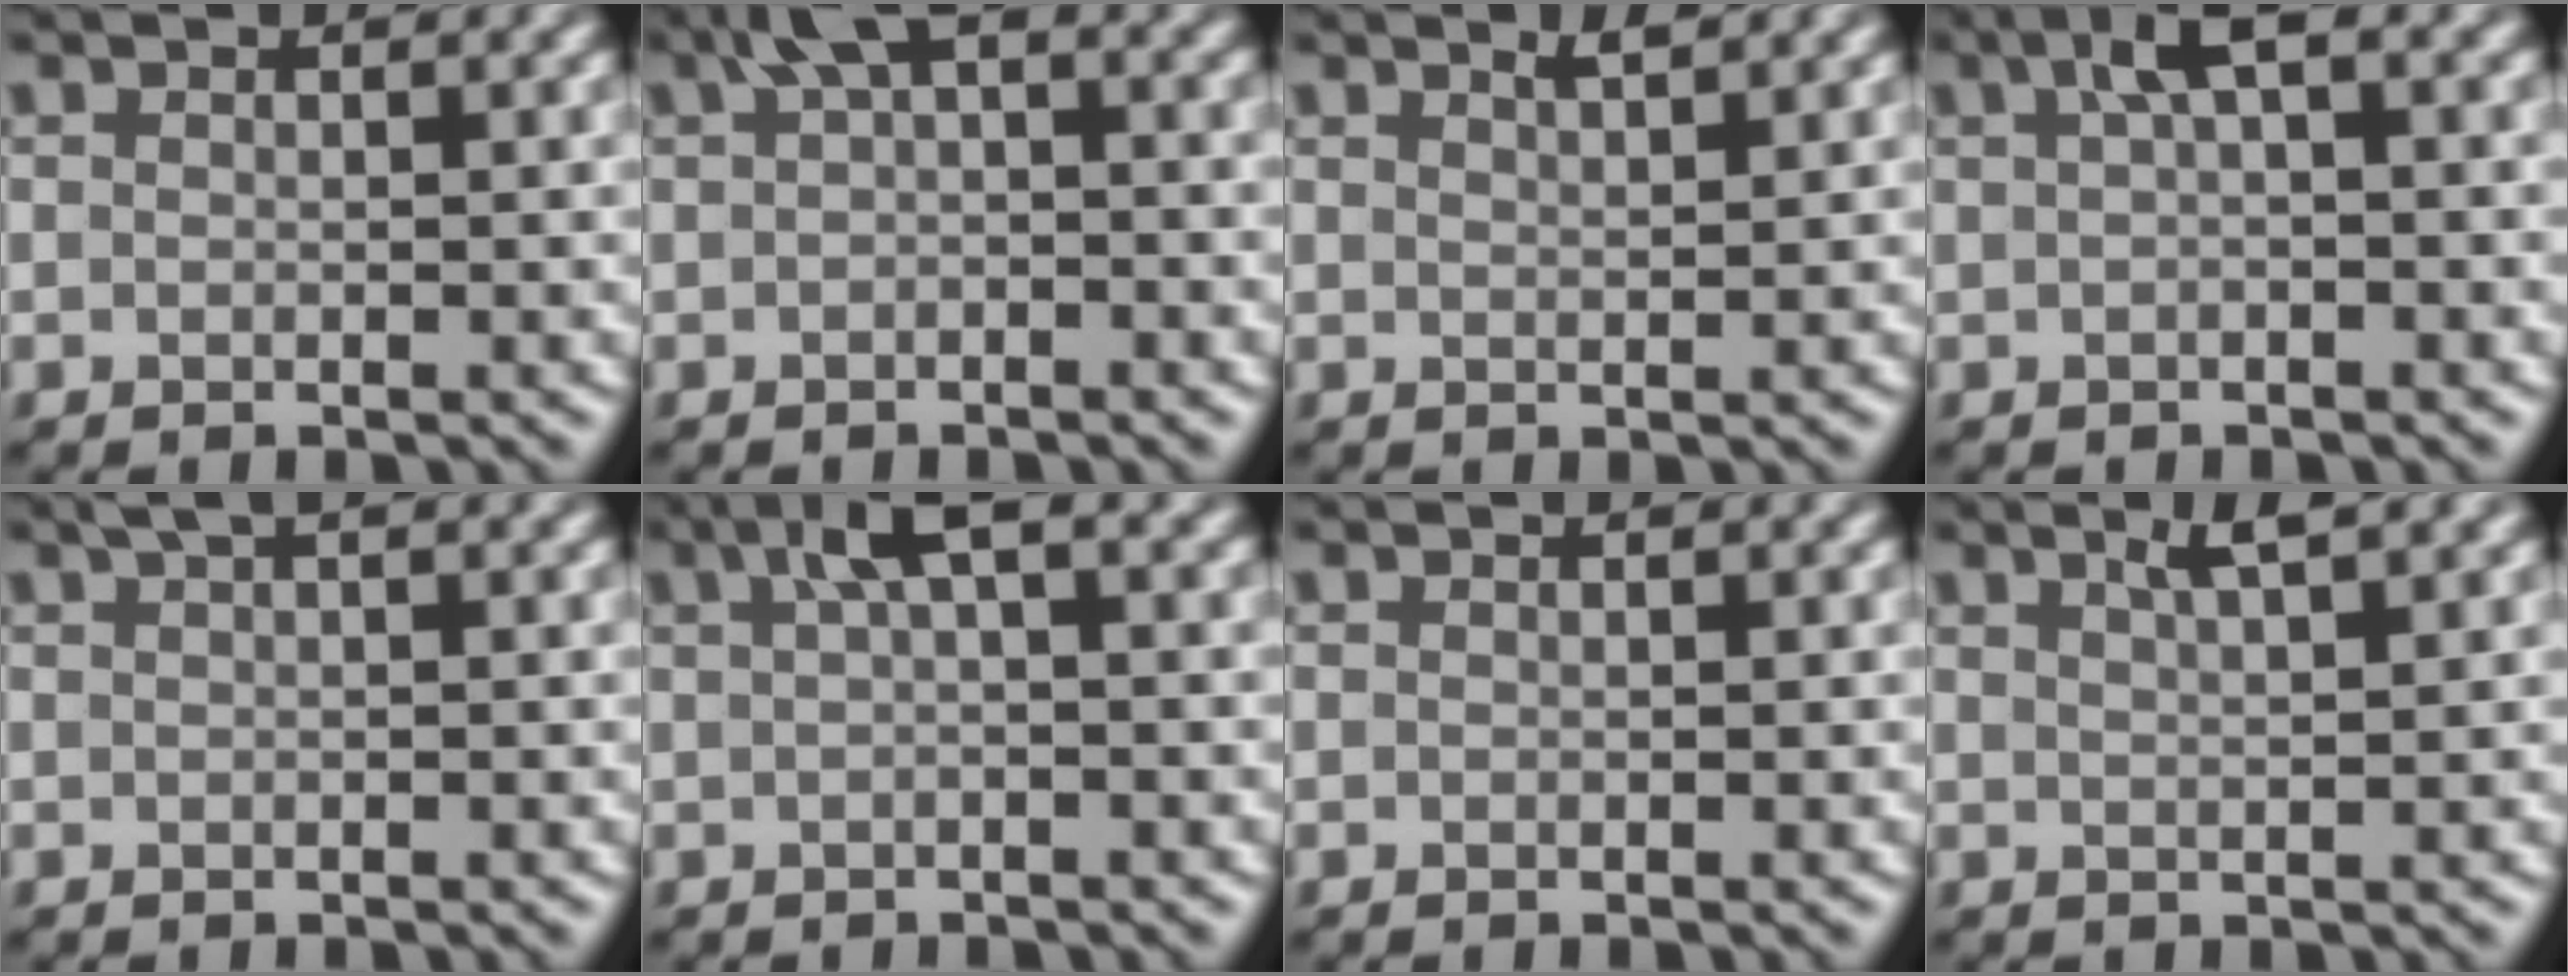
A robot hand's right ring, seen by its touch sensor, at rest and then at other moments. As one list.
[{"total": 2.9, "force": [0.7, 1.3, 2.5], "torque": [-0.036, 0.015, 0.003]}, {"total": 1.3, "force": [1.2, -0.1, 0.6], "torque": [-0.012, 0.002, 0.022]}, {"total": 2.6, "force": [0.8, 0.4, 2.4], "torque": [-0.042, 0.015, 0.009]}, {"total": 1.0, "force": [0.6, 0.3, 0.7], "torque": [-0.013, 0.007, 0.011]}, {"total": 2.9, "force": [0.9, 0.4, 2.7], "torque": [-0.046, 0.017, 0.010]}, {"total": 0.0}, {"total": 2.4, "force": [1.7, 0.0, 1.7], "torque": [-0.020, 0.007, 0.029]}]